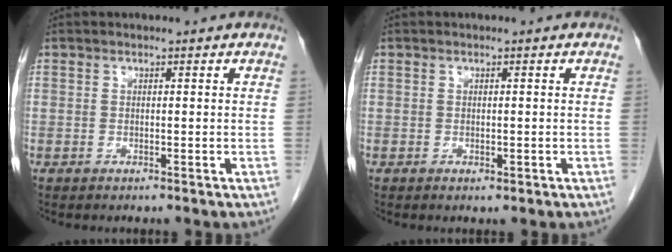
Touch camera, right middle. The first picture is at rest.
{"total": 0.7, "force": [-0.2, 0.4, 0.5], "torque": [-0.007, -0.001, -0.001]}